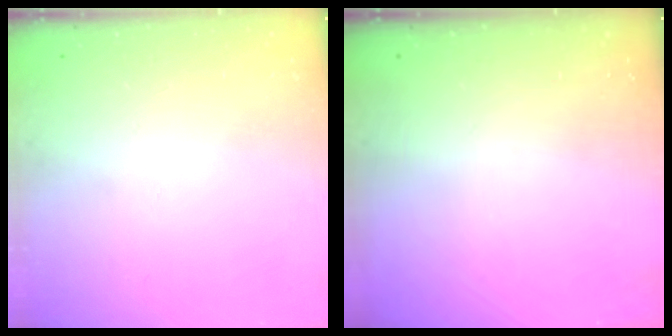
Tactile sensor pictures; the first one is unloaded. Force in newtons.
{"total": 0.0}